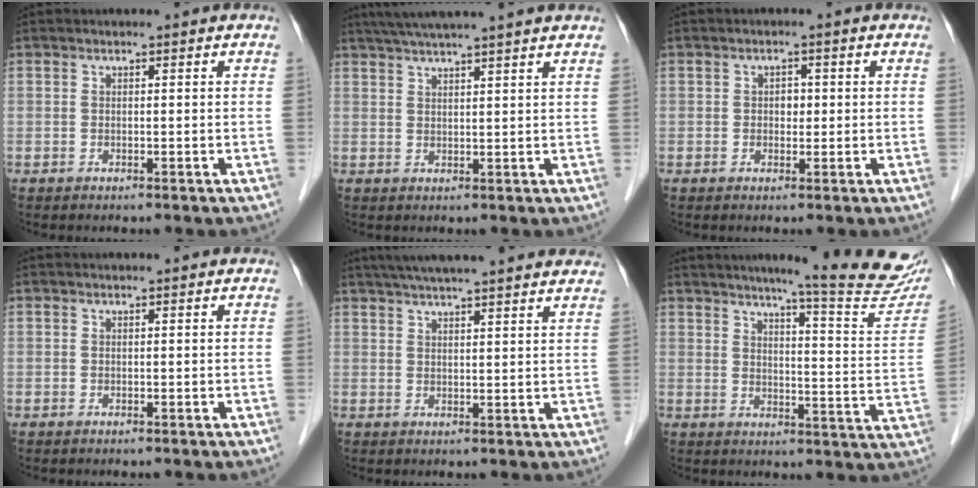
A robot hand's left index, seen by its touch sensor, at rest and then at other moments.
{"total": 10.2, "force": [8.6, -1.1, 5.4], "torque": [-0.088, 0.030, 0.114]}
{"total": 1.7, "force": [0.1, 1.2, 1.2], "torque": [-0.015, 0.005, 0.000]}
{"total": 0.0}
{"total": 18.8, "force": [16.3, 1.2, 9.2], "torque": [-0.146, 0.036, 0.210]}
{"total": 18.3, "force": [15.9, 0.2, 9.0], "torque": [-0.107, -0.066, 0.181]}